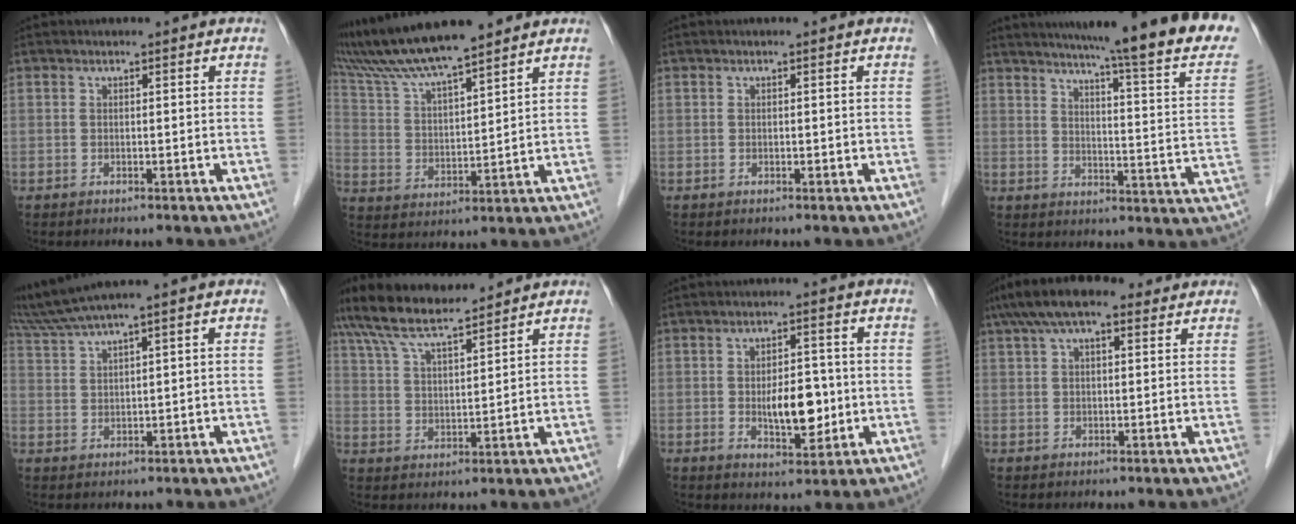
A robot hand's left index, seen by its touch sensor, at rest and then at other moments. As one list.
[{"total": 13.9, "force": [12.2, 0.7, 6.7], "torque": [-0.130, 0.025, 0.226]}, {"total": 0.0}, {"total": 24.7, "force": [20.2, -0.1, 14.3], "torque": [-0.199, -0.057, 0.245]}, {"total": 5.8, "force": [4.7, -1.4, 3.0], "torque": [-0.077, 0.014, 0.105]}, {"total": 11.0, "force": [9.8, 0.8, 4.9], "torque": [-0.099, 0.026, 0.181]}, {"total": 7.0, "force": [-0.8, 3.0, 6.3], "torque": [-0.101, -0.006, -0.009]}, {"total": 10.0, "force": [6.8, 3.4, 6.6], "torque": [-0.123, 0.050, 0.115]}]